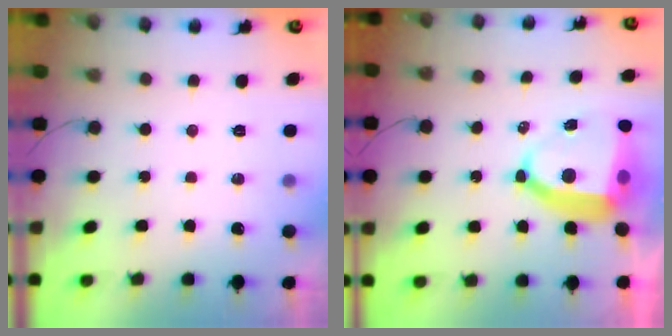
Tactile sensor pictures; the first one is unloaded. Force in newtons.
{"total": 10.2, "press": 10.1, "slide": 1.2}